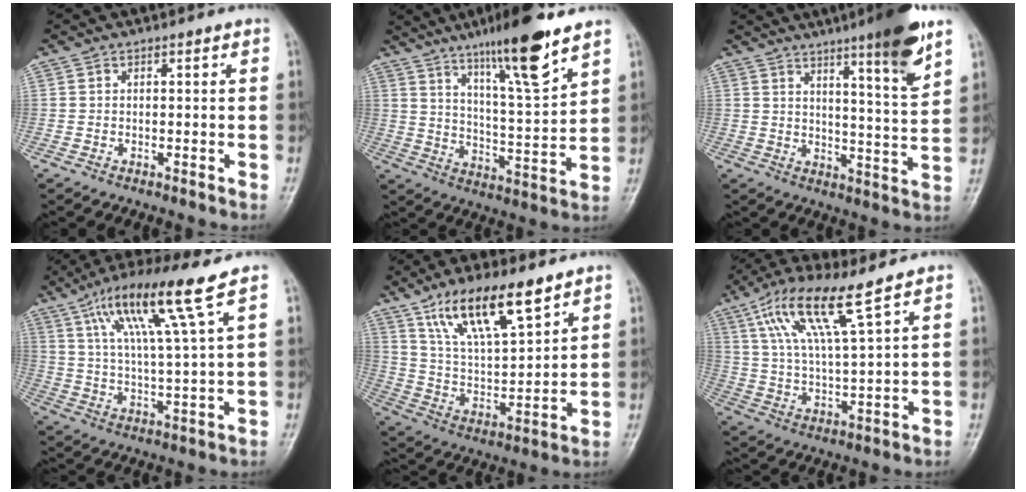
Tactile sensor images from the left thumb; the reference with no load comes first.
{"total": 16.1, "force": [10.6, 2.0, 12.0], "torque": [-0.188, -0.056, 0.179]}
{"total": 12.9, "force": [7.9, 1.0, 10.2], "torque": [-0.139, -0.046, 0.115]}
{"total": 14.1, "force": [7.5, 0.5, 12.0], "torque": [-0.221, -0.018, 0.137]}
{"total": 16.2, "force": [10.2, 5.1, 11.4], "torque": [-0.181, -0.041, 0.196]}
{"total": 12.7, "force": [7.1, 1.9, 10.3], "torque": [-0.206, -0.017, 0.141]}